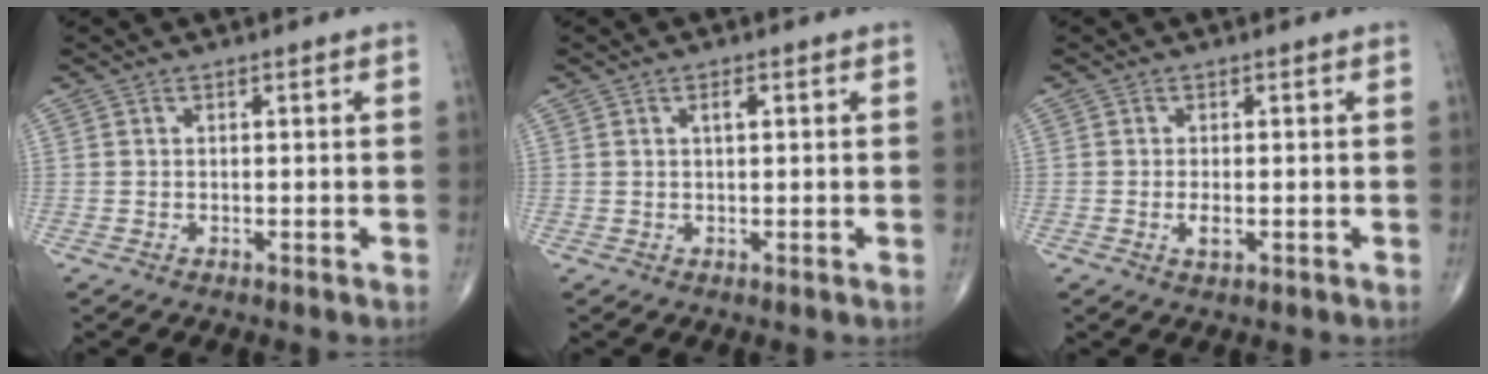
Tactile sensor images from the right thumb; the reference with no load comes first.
{"total": 1.5, "force": [0.6, 0.5, 1.3], "torque": [-0.022, 0.000, 0.008]}
{"total": 2.0, "force": [-0.5, 0.8, 1.8], "torque": [-0.034, -0.003, -0.009]}